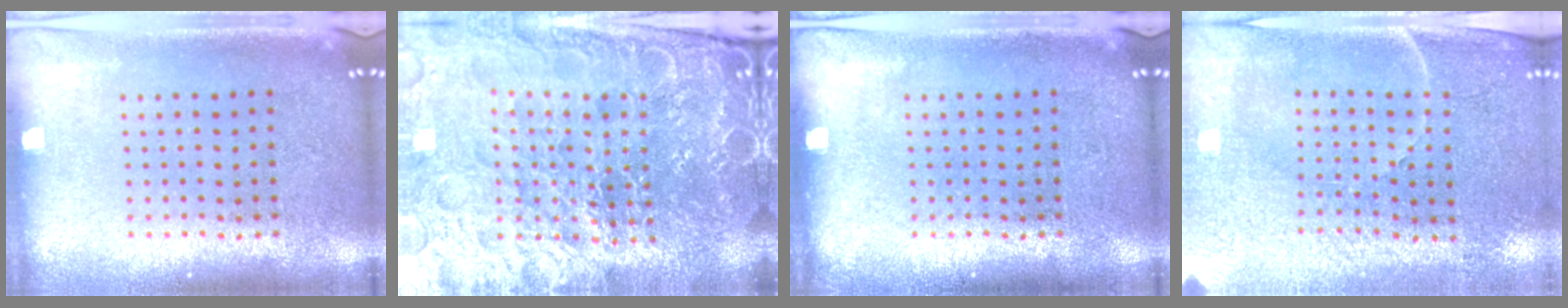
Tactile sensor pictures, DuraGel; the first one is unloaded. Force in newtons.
{"total": 5.5, "press": 5.1, "slide": 2.0}
{"total": 0.0}
{"total": 3.4, "press": 3.1, "slide": 1.3}